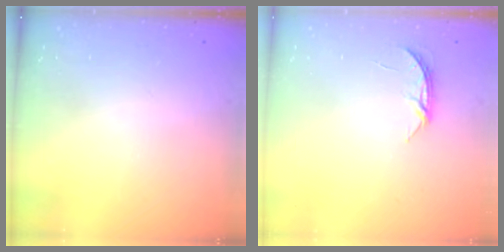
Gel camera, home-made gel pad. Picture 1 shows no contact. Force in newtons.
{"total": 4.0, "press": 4.0, "slide": 0.4}